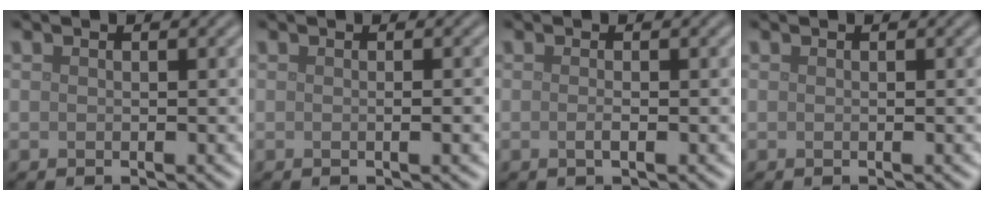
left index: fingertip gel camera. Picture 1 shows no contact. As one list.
[{"total": 1.2, "force": [-0.1, 0.3, 1.2], "torque": [-0.011, 0.001, -0.004]}, {"total": 1.0, "force": [-0.2, 0.3, 1.0], "torque": [-0.015, -0.004, -0.006]}, {"total": 0.0}]